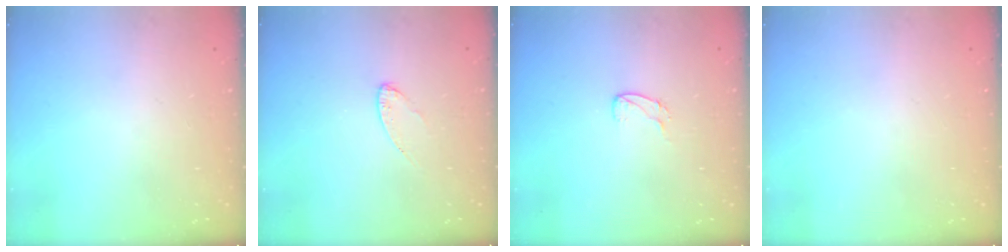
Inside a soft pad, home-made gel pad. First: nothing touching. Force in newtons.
{"total": 4.2, "press": 4.1, "slide": 0.4}
{"total": 4.6, "press": 4.6, "slide": 0.5}
{"total": 0.0}